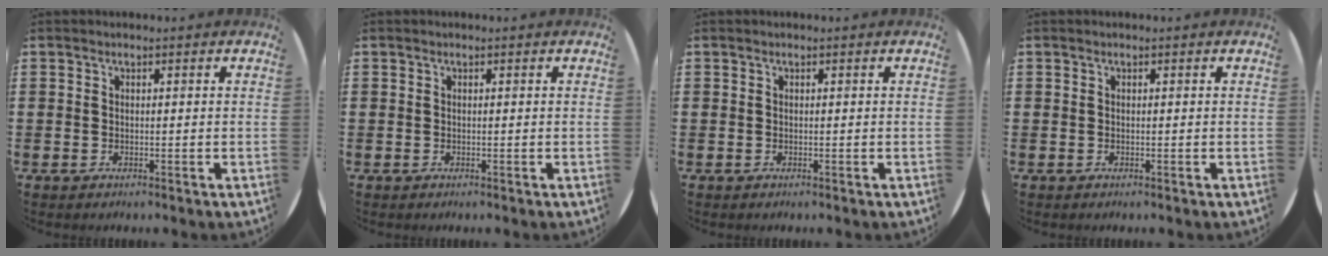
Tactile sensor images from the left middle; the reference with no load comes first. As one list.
[{"total": 0.0}, {"total": 0.0}, {"total": 0.0}]